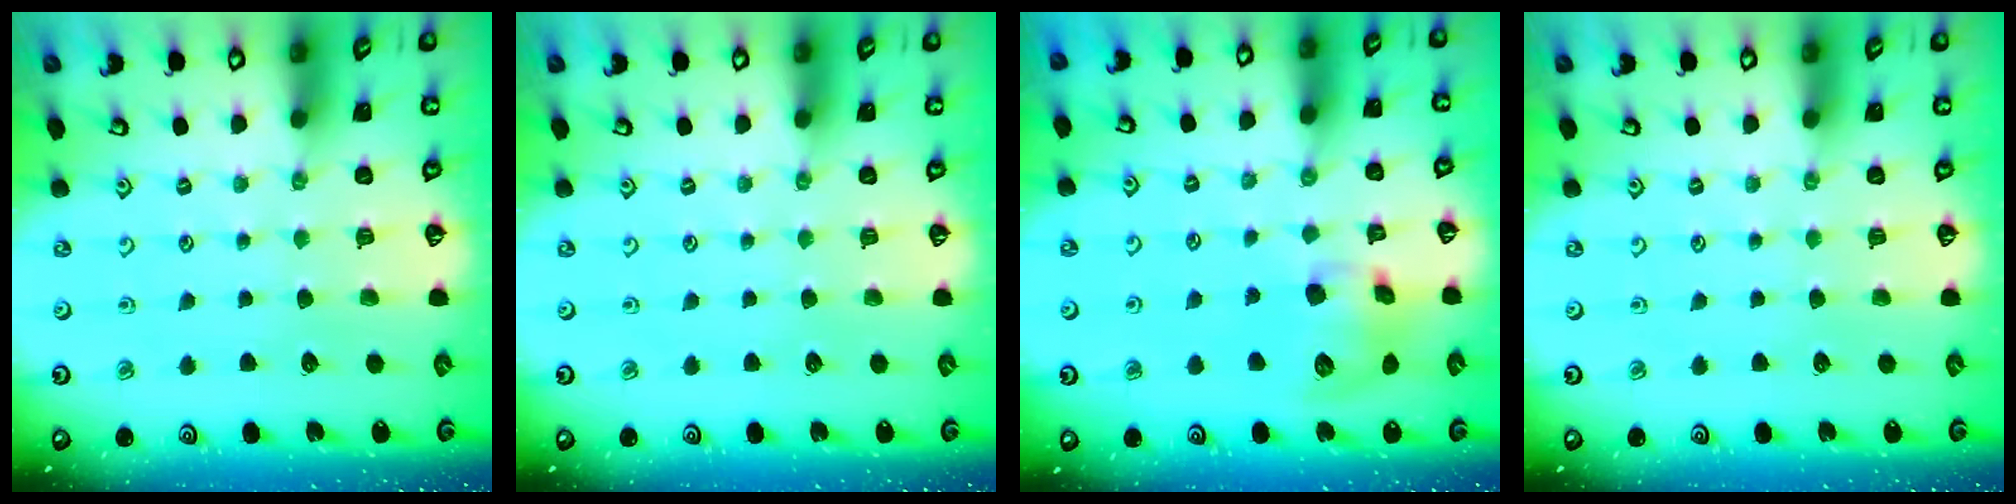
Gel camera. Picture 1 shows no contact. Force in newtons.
{"total": 0.0}
{"total": 11.6, "press": 11.4, "slide": 2.0}
{"total": 0.0}